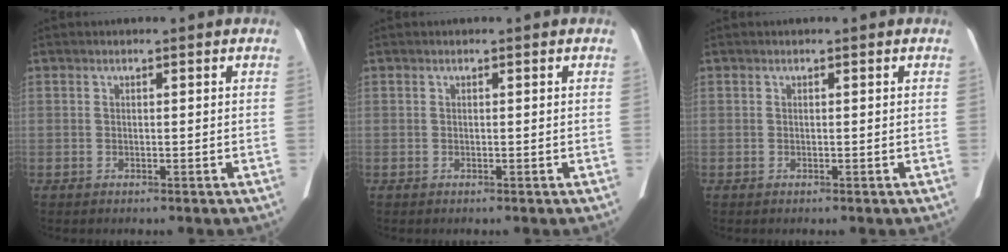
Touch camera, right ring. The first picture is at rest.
{"total": 0.0}
{"total": 0.0}